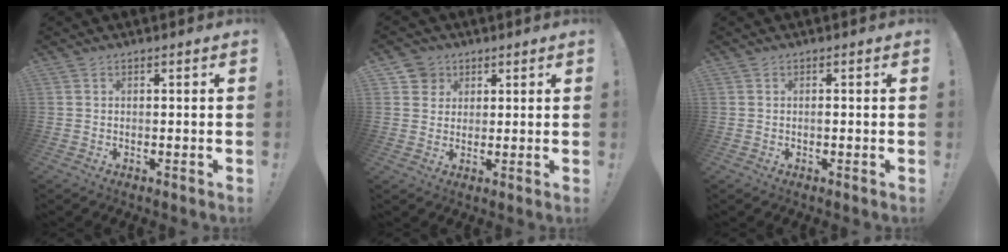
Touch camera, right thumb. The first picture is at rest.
{"total": 5.6, "force": [2.8, 4.8, 0.7], "torque": [-0.011, -0.014, 0.055]}
{"total": 0.8, "force": [-0.2, 0.7, -0.1], "torque": [0.009, -0.002, -0.007]}